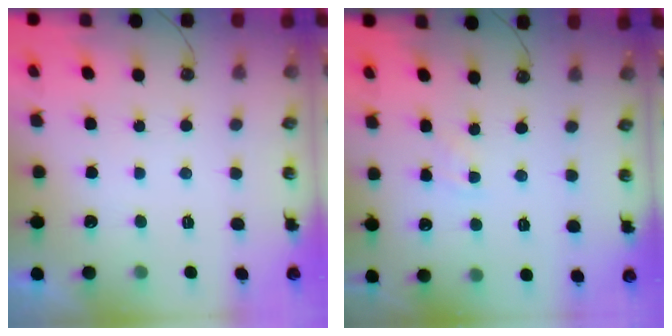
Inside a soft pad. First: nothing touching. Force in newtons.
{"total": 2.7, "press": 2.7, "slide": 0.4}